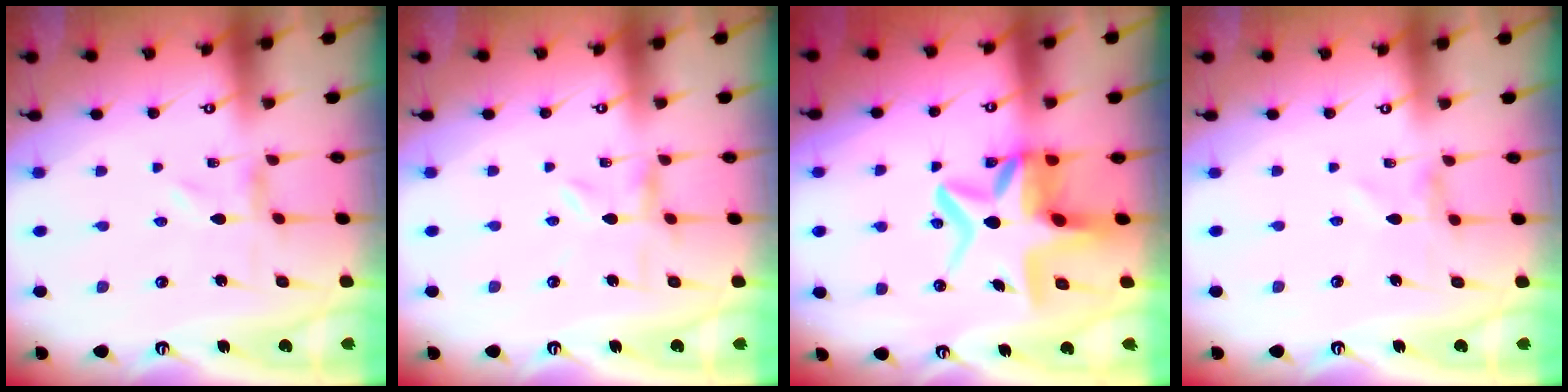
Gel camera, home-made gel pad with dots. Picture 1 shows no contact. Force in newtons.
{"total": 3.7, "press": 3.7, "slide": 0.5}
{"total": 14.5, "press": 14.1, "slide": 3.7}
{"total": 0.0}